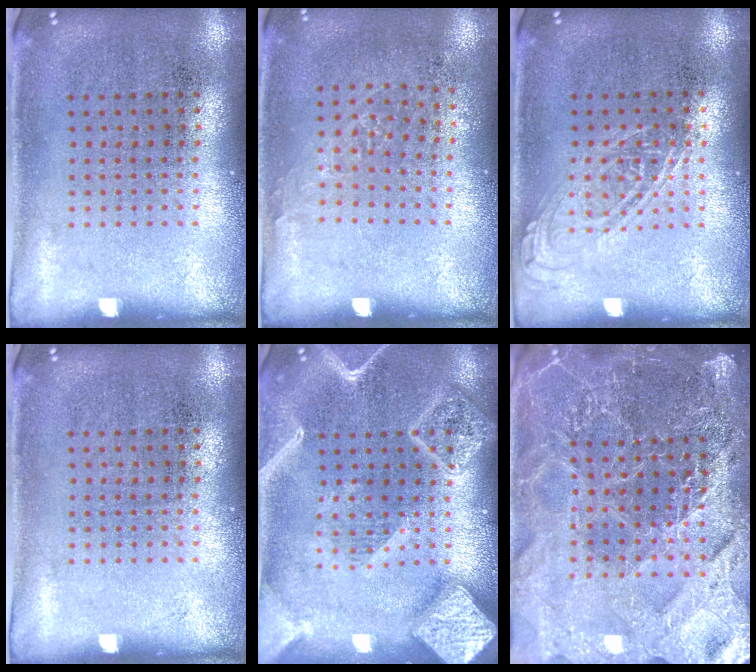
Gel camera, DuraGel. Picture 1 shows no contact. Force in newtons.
{"total": 0.8, "press": 0.7, "slide": 0.4}
{"total": 1.0, "press": 1.0, "slide": 0.1}
{"total": 0.0}
{"total": 4.1, "press": 4.1, "slide": 0.5}
{"total": 5.5, "press": 4.9, "slide": 2.5}